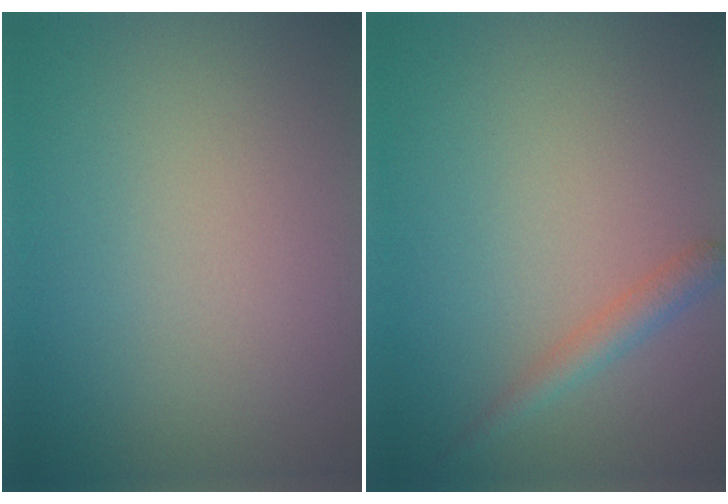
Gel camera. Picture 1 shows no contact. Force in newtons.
{"total": 1.9, "press": 1.9, "slide": 0.1}